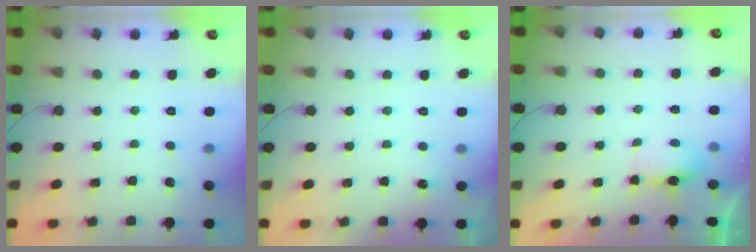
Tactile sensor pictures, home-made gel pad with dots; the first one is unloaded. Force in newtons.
{"total": 2.9, "press": 2.7, "slide": 1.2}
{"total": 8.3, "press": 4.8, "slide": 6.8}